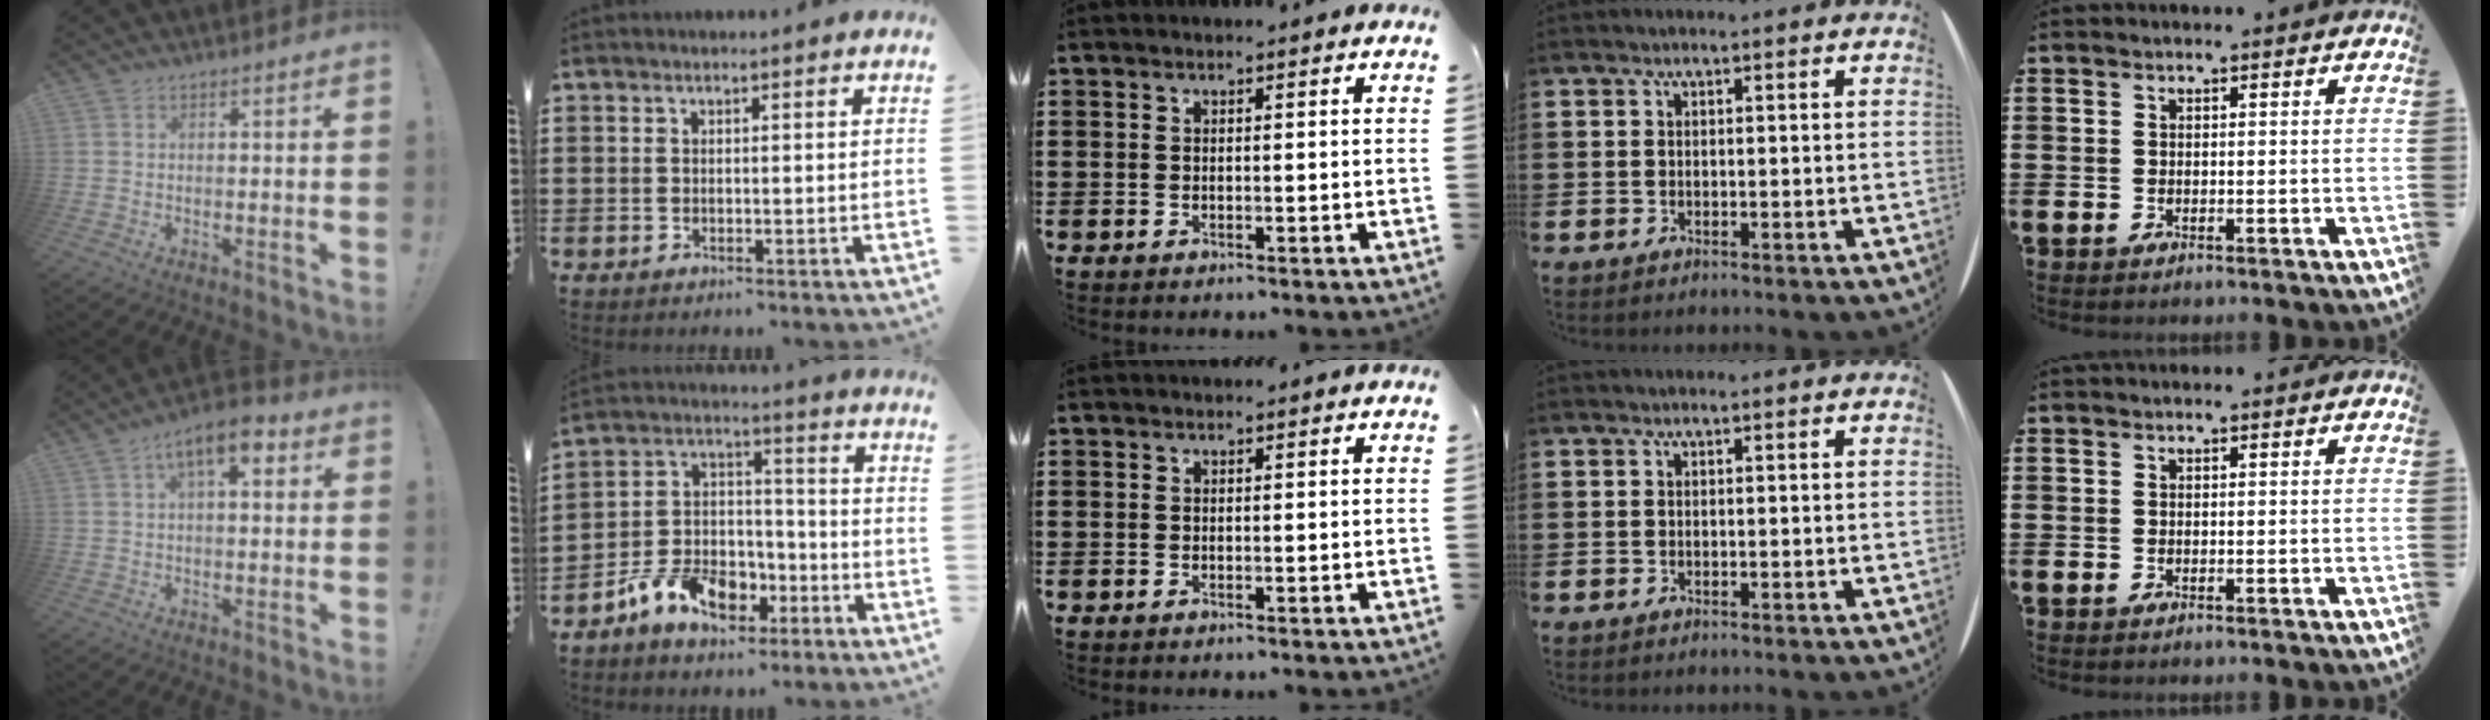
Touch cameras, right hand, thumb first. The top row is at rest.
{"thumb": {"total": 8.5, "force": [3.2, 3.3, 7.2], "torque": [-0.111, -0.010, 0.054]}, "index": {"total": 9.1, "force": [-5.2, 6.2, 4.1], "torque": [-0.092, 0.027, -0.097]}}